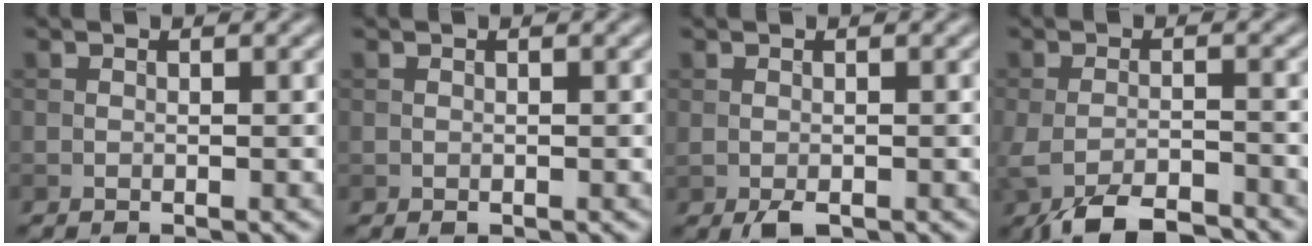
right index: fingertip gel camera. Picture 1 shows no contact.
{"total": 0.0}
{"total": 2.0, "force": [-1.1, 0.9, 1.4], "torque": [-0.032, -0.008, -0.017]}
{"total": 6.4, "force": [-4.9, 1.7, 3.8], "torque": [-0.072, -0.012, -0.090]}